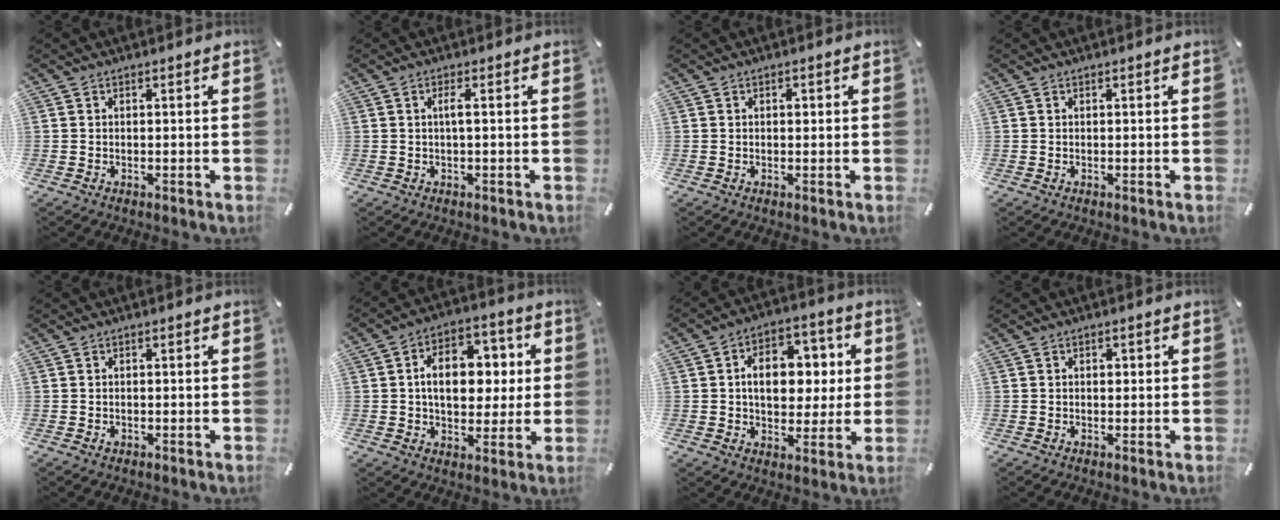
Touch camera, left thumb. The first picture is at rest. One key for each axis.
{"total": 2.3, "fx": 0.1, "fy": 0.2, "fz": 2.3, "tx": -0.045, "ty": -0.002, "tz": -0.001}
{"total": 1.1, "fx": 0.2, "fy": 0.8, "fz": 0.7, "tx": -0.007, "ty": 0.001, "tz": 0.000}
{"total": 0.0}
{"total": 0.8, "fx": -0.3, "fy": 0.6, "fz": 0.4, "tx": -0.008, "ty": 0.001, "tz": -0.006}
{"total": 14.0, "fx": 1.6, "fy": 9.8, "fz": 9.9, "tx": -0.146, "ty": 0.004, "tz": 0.028}
{"total": 13.2, "fx": 1.6, "fy": 9.5, "fz": 9.0, "tx": -0.132, "ty": 0.002, "tz": 0.027}
{"total": 1.3, "fx": 0.1, "fy": 1.0, "fz": 0.7, "tx": -0.007, "ty": 0.004, "tz": -0.002}